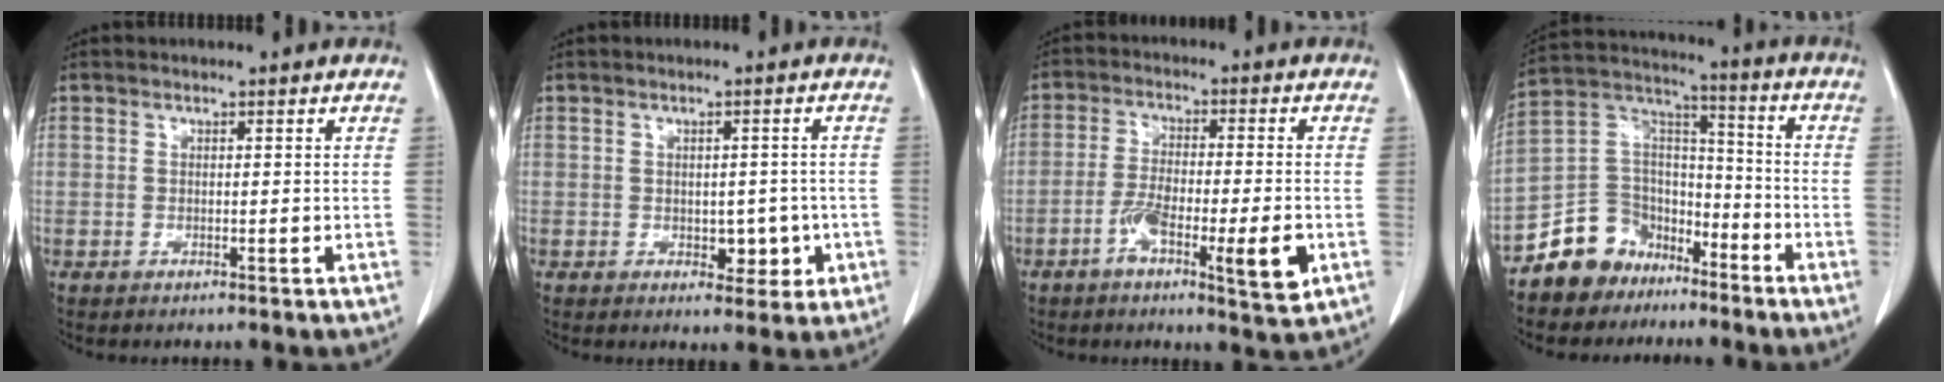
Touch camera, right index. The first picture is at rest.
{"total": 4.3, "force": [-0.9, 2.7, 3.1], "torque": [-0.030, 0.008, -0.004]}
{"total": 9.6, "force": [-3.7, 1.6, 8.8], "torque": [-0.145, -0.005, -0.059]}
{"total": 11.4, "force": [-7.9, 8.0, 2.0], "torque": [-0.042, 0.067, -0.145]}